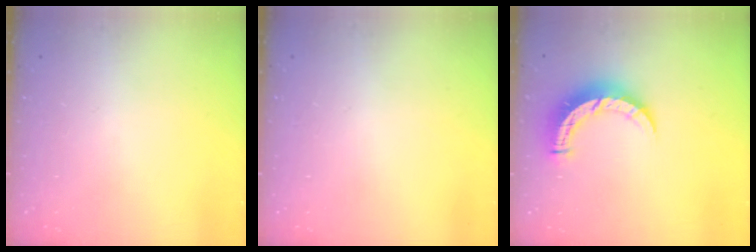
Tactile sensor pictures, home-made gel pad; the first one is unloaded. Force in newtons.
{"total": 2.6, "press": 2.6, "slide": 0.2}
{"total": 8.6, "press": 8.6, "slide": 0.6}